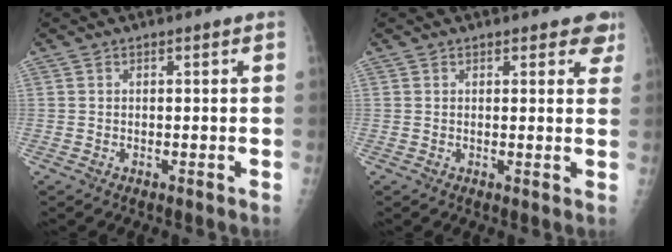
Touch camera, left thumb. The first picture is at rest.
{"total": 3.9, "force": [2.8, 1.9, 1.8], "torque": [0.013, -0.010, 0.026]}